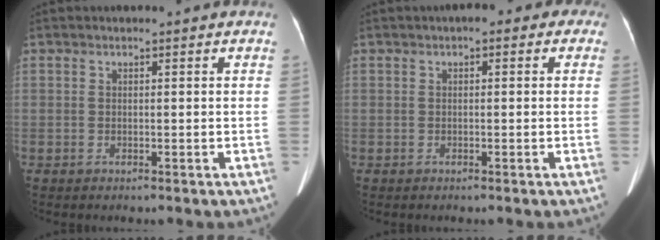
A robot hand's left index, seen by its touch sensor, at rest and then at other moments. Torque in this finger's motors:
{"motor_torque": [0.03, -0.03, -0.01, -0.04]}